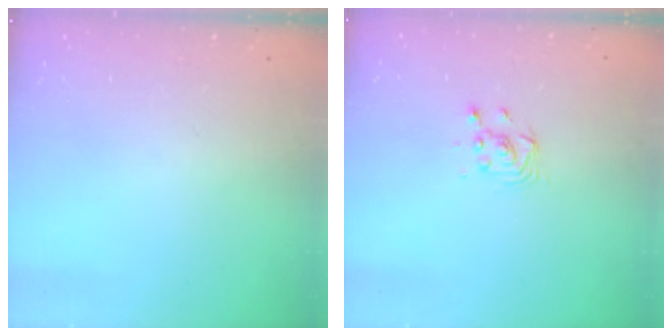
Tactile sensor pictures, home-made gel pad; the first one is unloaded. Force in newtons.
{"total": 3.4, "press": 3.4, "slide": 0.3}